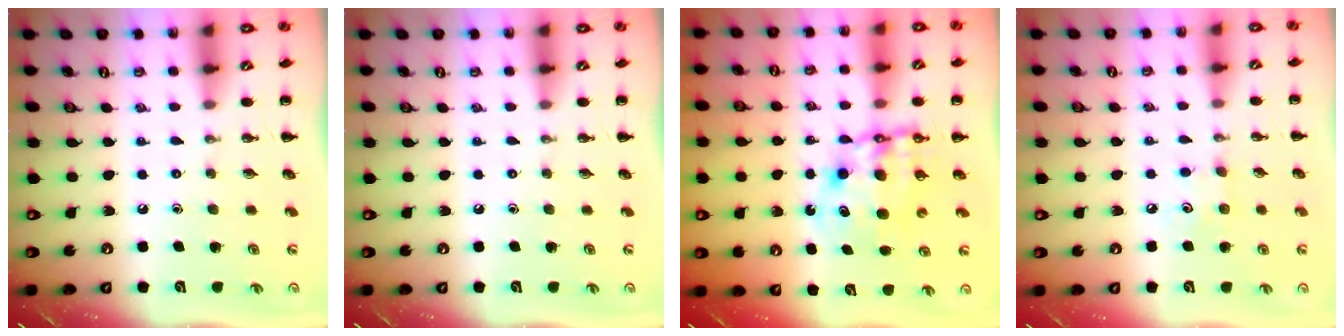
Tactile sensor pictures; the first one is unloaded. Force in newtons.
{"total": 0.0}
{"total": 9.6, "press": 9.2, "slide": 2.8}
{"total": 5.9, "press": 5.7, "slide": 1.5}